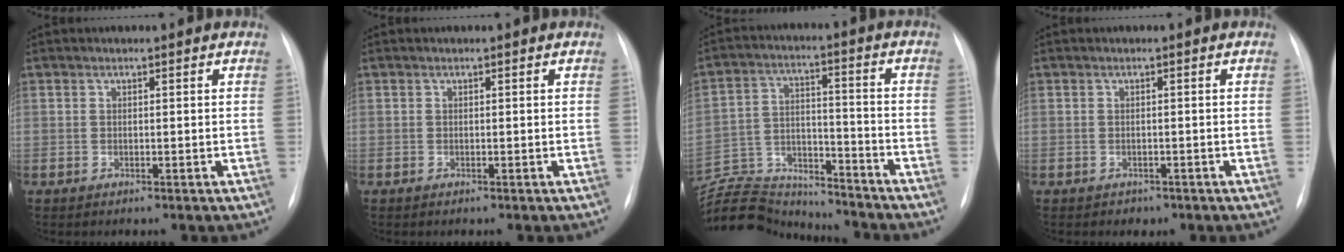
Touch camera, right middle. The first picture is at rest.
{"total": 0.0}
{"total": 16.0, "force": [-15.7, 2.2, 2.2], "torque": [-0.040, 0.027, -0.254]}
{"total": 1.3, "force": [-0.9, 0.9, 0.1], "torque": [-0.008, 0.002, -0.008]}